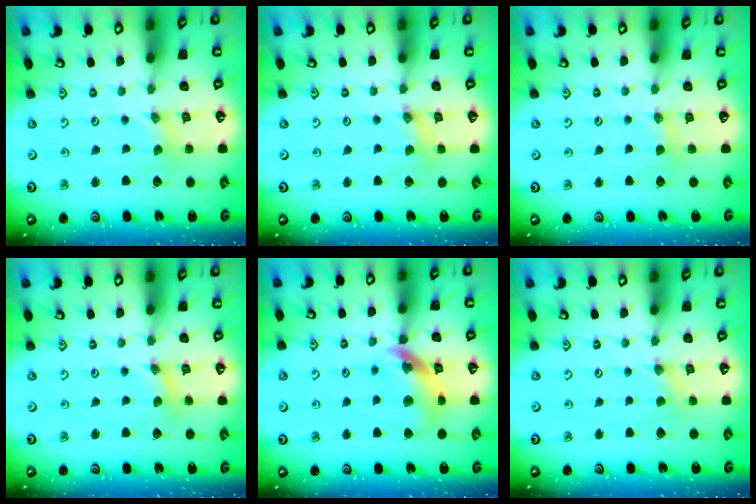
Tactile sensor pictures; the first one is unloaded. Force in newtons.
{"total": 1.8, "press": 1.8, "slide": 0.3}
{"total": 3.4, "press": 3.4, "slide": 0.5}
{"total": 0.8, "press": 0.8, "slide": 0.1}
{"total": 13.8, "press": 13.7, "slide": 1.6}
{"total": 1.4, "press": 1.3, "slide": 0.2}